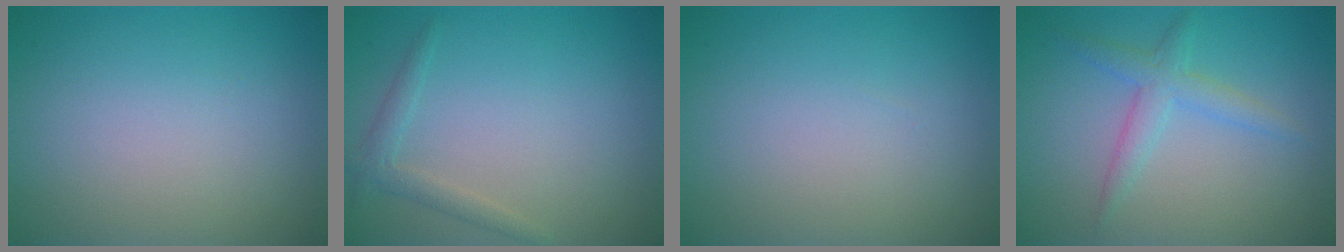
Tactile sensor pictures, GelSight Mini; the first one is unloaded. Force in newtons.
{"total": 1.6, "press": 1.6, "slide": 0.1}
{"total": 0.0}
{"total": 3.4, "press": 3.4, "slide": 0.2}